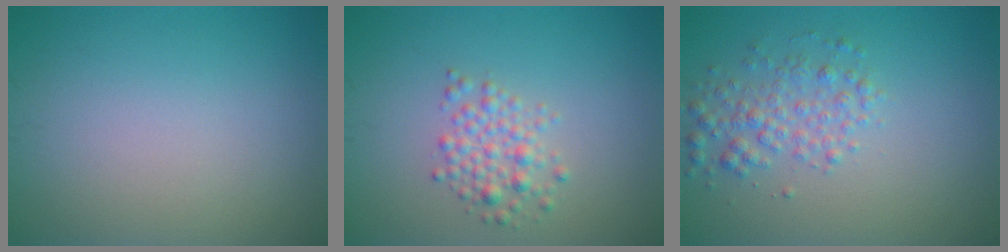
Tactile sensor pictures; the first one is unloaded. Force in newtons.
{"total": 2.5, "press": 2.5, "slide": 0.1}
{"total": 2.8, "press": 2.8, "slide": 0.1}